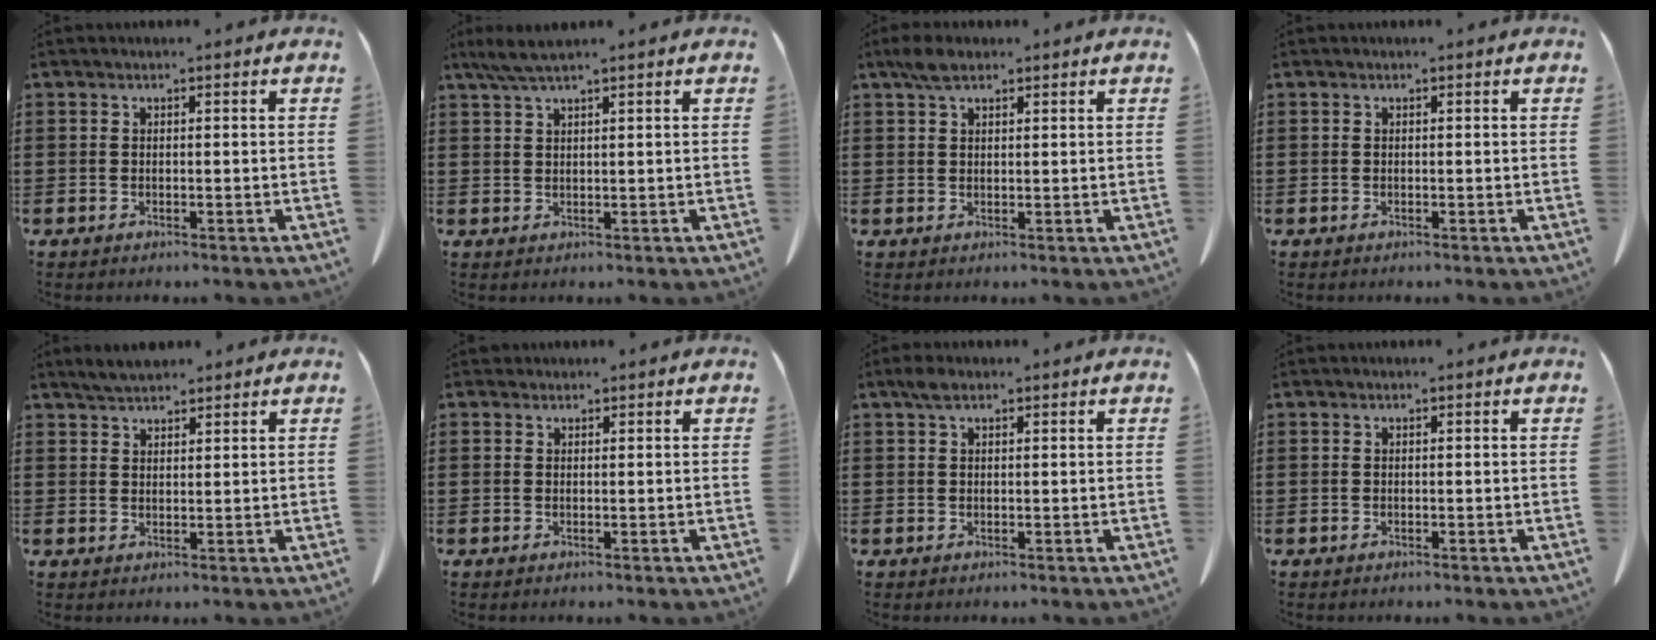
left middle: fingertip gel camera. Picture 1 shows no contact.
{"total": 2.8, "force": [2.0, 0.0, 1.9], "torque": [-0.041, -0.001, 0.038]}
{"total": 3.1, "force": [2.1, 1.3, 1.9], "torque": [-0.042, 0.006, 0.039]}
{"total": 0.0}
{"total": 2.9, "force": [2.8, 0.5, 0.7], "torque": [-0.021, -0.002, 0.054]}
{"total": 0.7, "force": [0.6, 0.4, 0.1], "torque": [-0.004, 0.003, 0.012]}
{"total": 1.8, "force": [1.1, 0.9, 1.1], "torque": [-0.027, 0.005, 0.020]}
{"total": 0.0}